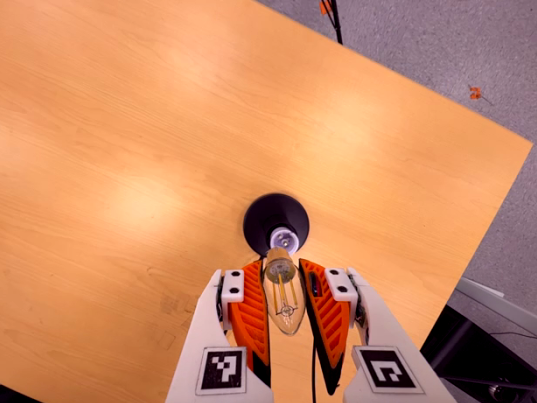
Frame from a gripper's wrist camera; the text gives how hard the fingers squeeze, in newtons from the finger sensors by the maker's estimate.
{"total": 19.8, "left": 21.2, "right": 18.4}